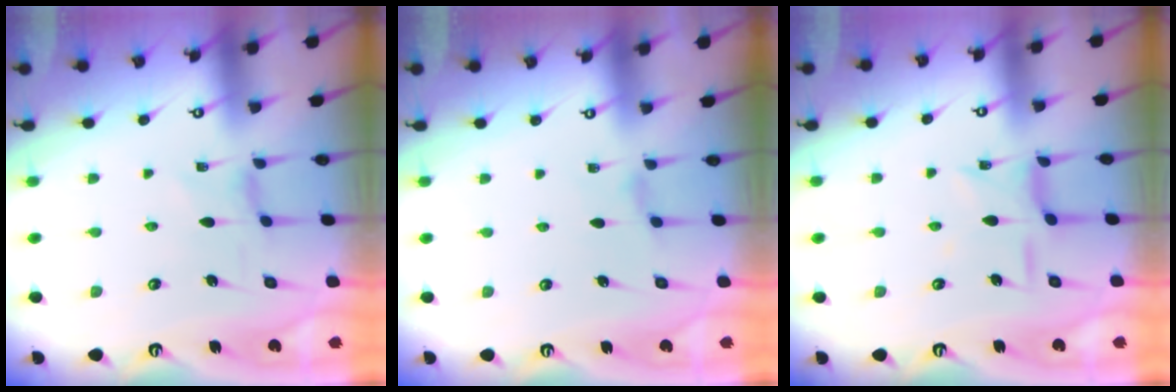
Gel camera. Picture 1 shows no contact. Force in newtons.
{"total": 0.6, "press": 0.6, "slide": 0.2}
{"total": 6.2, "press": 6.2, "slide": 0.4}